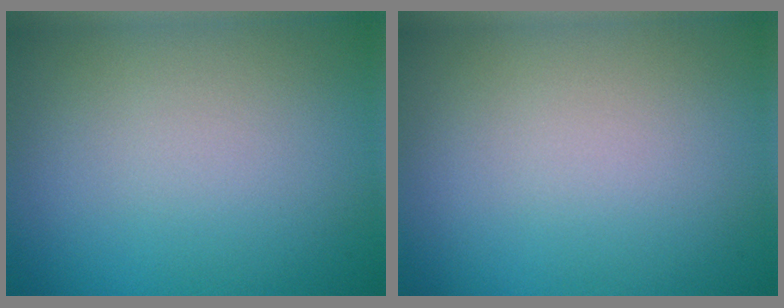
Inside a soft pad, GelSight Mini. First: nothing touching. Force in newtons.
{"total": 0.0}